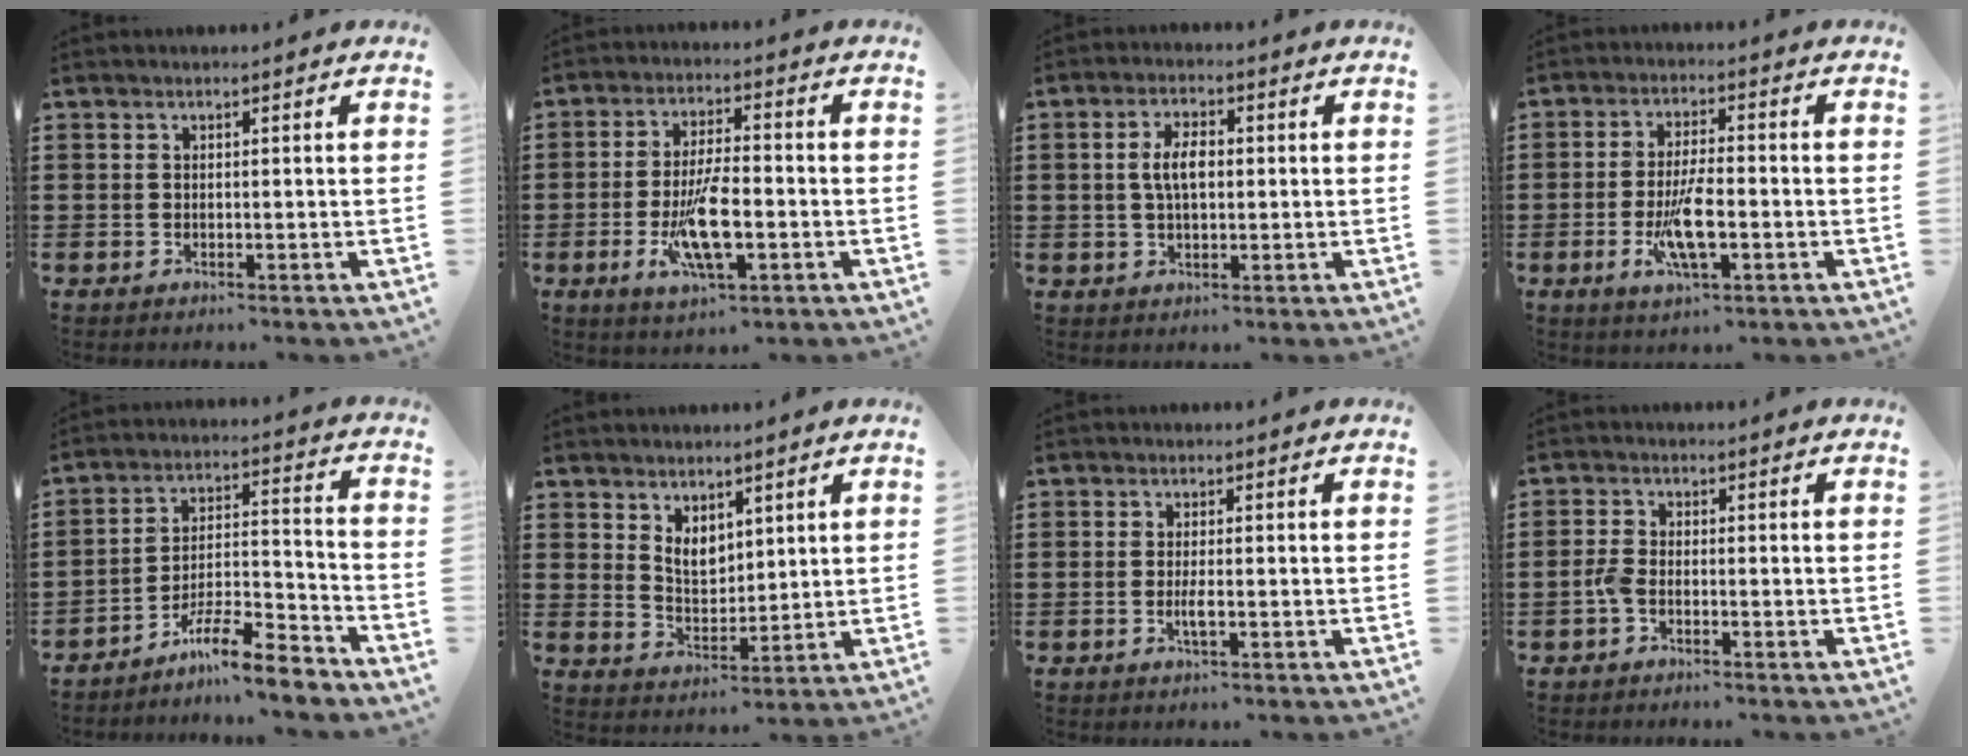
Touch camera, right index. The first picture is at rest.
{"total": 9.4, "force": [-2.6, 3.2, 8.5], "torque": [-0.176, -0.014, -0.046]}
{"total": 4.9, "force": [0.4, 2.3, 4.3], "torque": [-0.086, 0.009, 0.005]}
{"total": 7.4, "force": [-2.2, 2.3, 6.7], "torque": [-0.135, -0.009, -0.040]}
{"total": 8.8, "force": [-7.8, 1.0, 3.8], "torque": [-0.059, 0.021, -0.146]}
{"total": 4.6, "force": [2.6, 3.0, 2.3], "torque": [-0.050, 0.001, 0.047]}
{"total": 2.0, "force": [-0.6, 0.4, 1.9], "torque": [-0.048, -0.007, -0.014]}
{"total": 2.2, "force": [-1.0, 0.9, 1.7], "torque": [-0.048, -0.004, -0.022]}